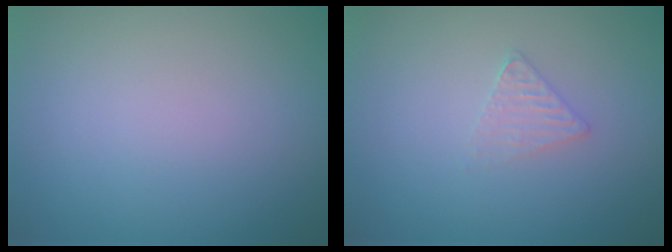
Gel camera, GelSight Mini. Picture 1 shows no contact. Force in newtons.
{"total": 1.4, "press": 1.3, "slide": 0.2}